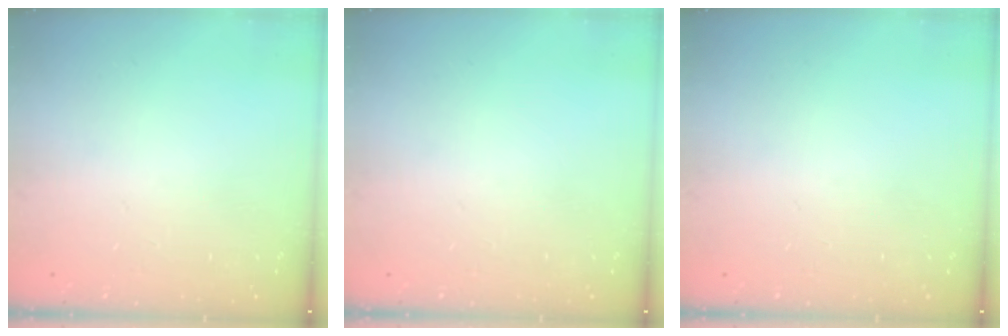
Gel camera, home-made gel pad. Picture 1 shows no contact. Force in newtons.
{"total": 0.0}
{"total": 0.0}